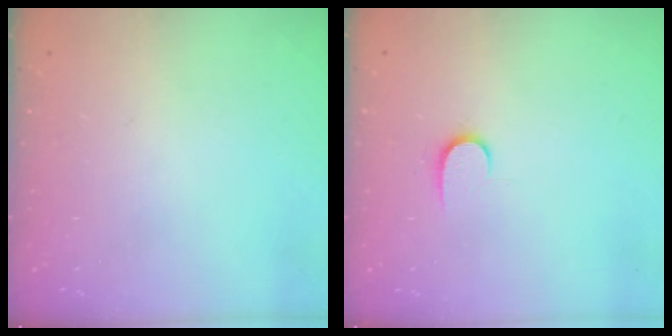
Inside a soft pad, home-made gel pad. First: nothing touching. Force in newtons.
{"total": 6.1, "press": 6.1, "slide": 0.6}